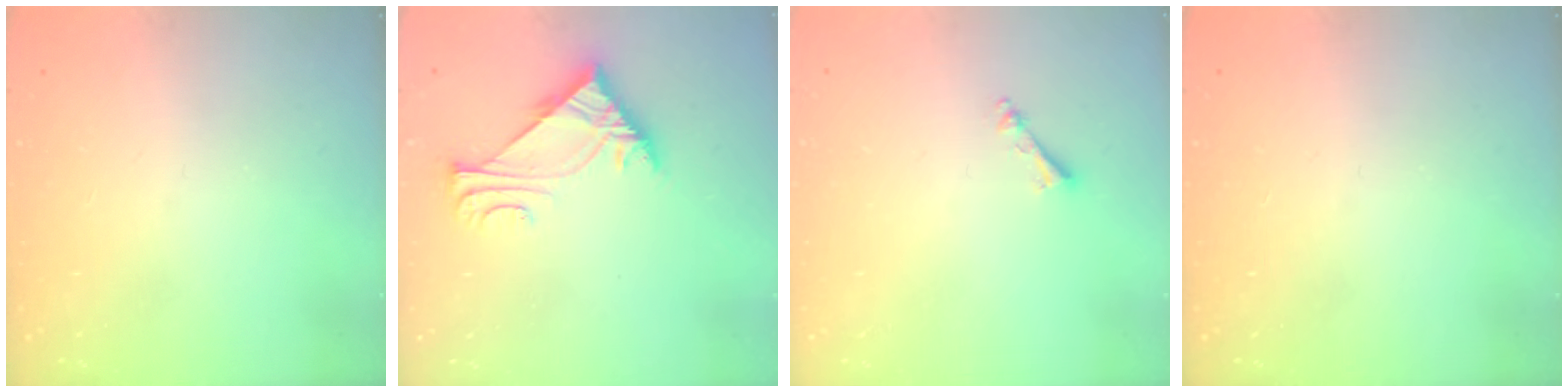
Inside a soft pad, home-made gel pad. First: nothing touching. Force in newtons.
{"total": 6.5, "press": 6.4, "slide": 1.2}
{"total": 2.5, "press": 2.5, "slide": 0.3}
{"total": 0.0}